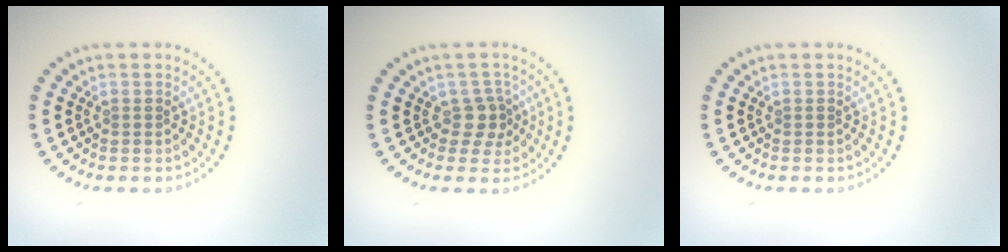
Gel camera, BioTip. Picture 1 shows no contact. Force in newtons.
{"total": 2.0, "press": 1.6, "slide": 1.2}
{"total": 0.0}